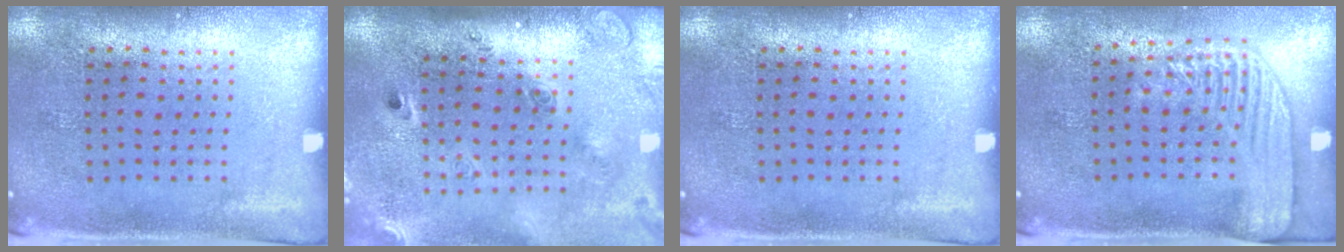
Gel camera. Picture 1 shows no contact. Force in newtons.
{"total": 2.8, "press": 1.9, "slide": 2.0}
{"total": 0.0}
{"total": 2.2, "press": 1.9, "slide": 1.0}